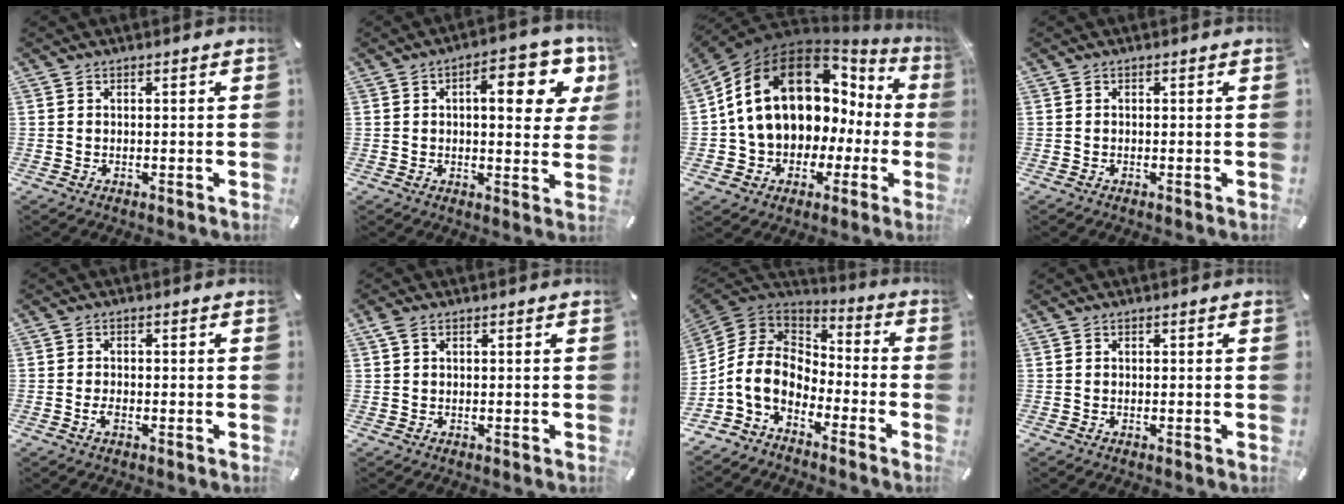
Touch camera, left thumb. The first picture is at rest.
{"total": 12.6, "force": [4.4, 5.4, 10.5], "torque": [-0.138, -0.013, 0.067]}
{"total": 17.6, "force": [5.1, 12.8, 11.0], "torque": [-0.222, -0.032, 0.091]}
{"total": 0.0}
{"total": 2.0, "force": [-1.1, 0.8, 1.4], "torque": [-0.033, 0.000, -0.023]}
{"total": 1.5, "force": [0.4, 0.6, 1.3], "torque": [-0.028, 0.003, 0.007]}
{"total": 10.2, "force": [-5.2, 7.4, 4.7], "torque": [-0.132, 0.010, -0.106]}
{"total": 0.0}